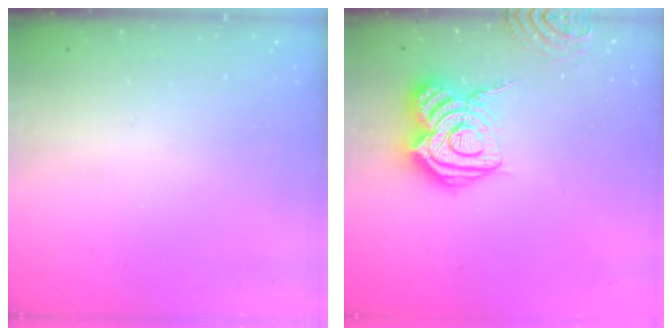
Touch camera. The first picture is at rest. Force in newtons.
{"total": 17.2, "press": 17.2, "slide": 1.5}